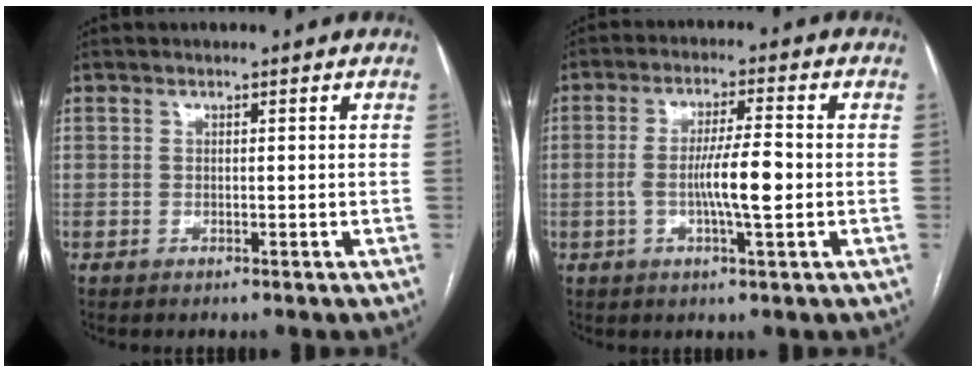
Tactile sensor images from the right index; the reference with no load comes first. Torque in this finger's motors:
{"motor_torque": [0.29, -0.06, 0.18, 0.13]}